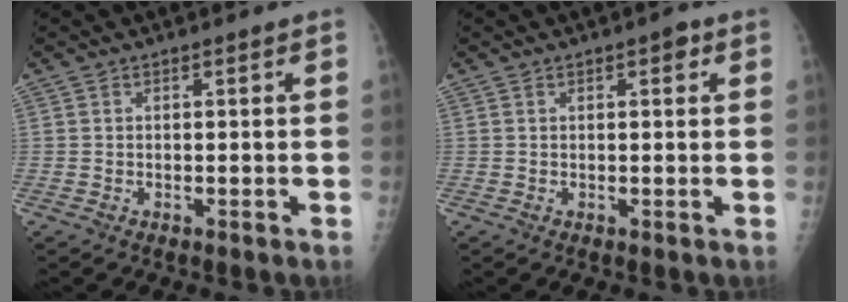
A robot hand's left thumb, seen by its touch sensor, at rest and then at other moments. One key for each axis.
{"total": 1.9, "fx": 0.9, "fy": 0.8, "fz": 1.5, "tx": -0.016, "ty": 0.000, "tz": 0.010}